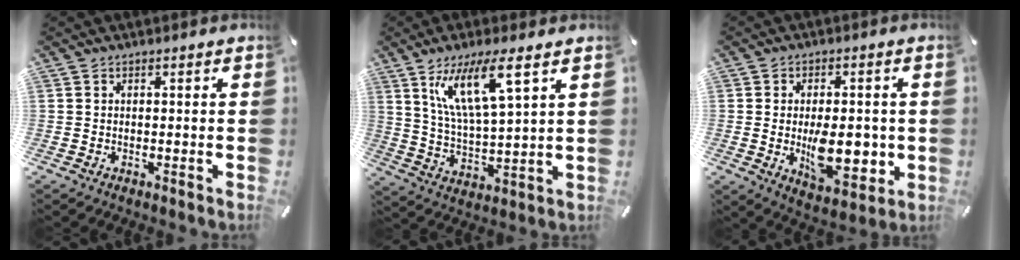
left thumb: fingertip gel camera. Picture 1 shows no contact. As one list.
[{"total": 13.7, "force": [8.2, 3.0, 10.6], "torque": [-0.224, -0.017, 0.139]}, {"total": 12.3, "force": [-1.1, 7.3, 9.8], "torque": [-0.139, -0.009, -0.016]}]